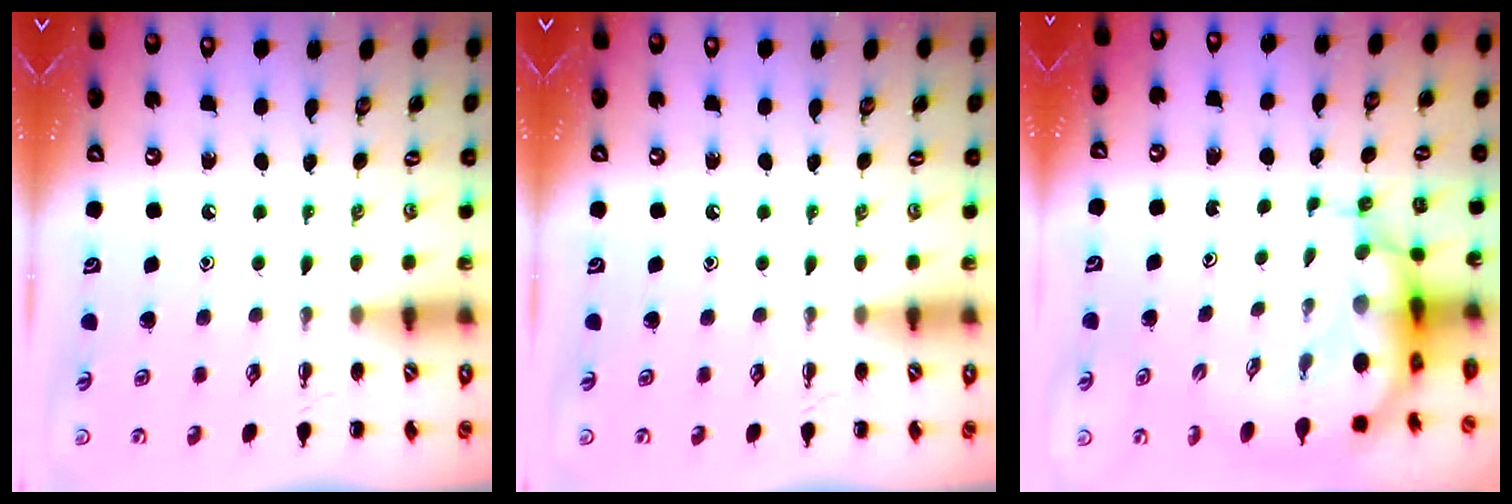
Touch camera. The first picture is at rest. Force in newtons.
{"total": 0.0}
{"total": 8.3, "press": 8.1, "slide": 2.0}